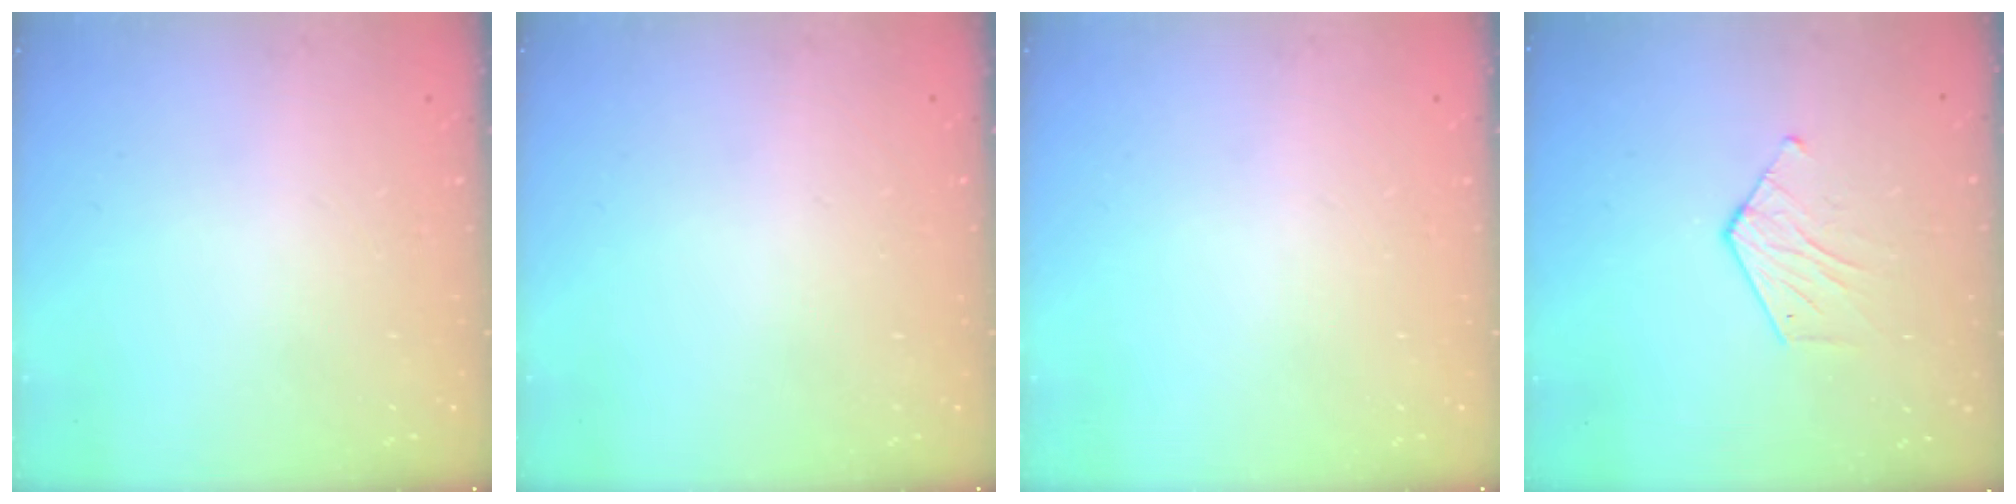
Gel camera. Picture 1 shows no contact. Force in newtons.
{"total": 0.0}
{"total": 0.0}
{"total": 5.6, "press": 5.6, "slide": 0.5}